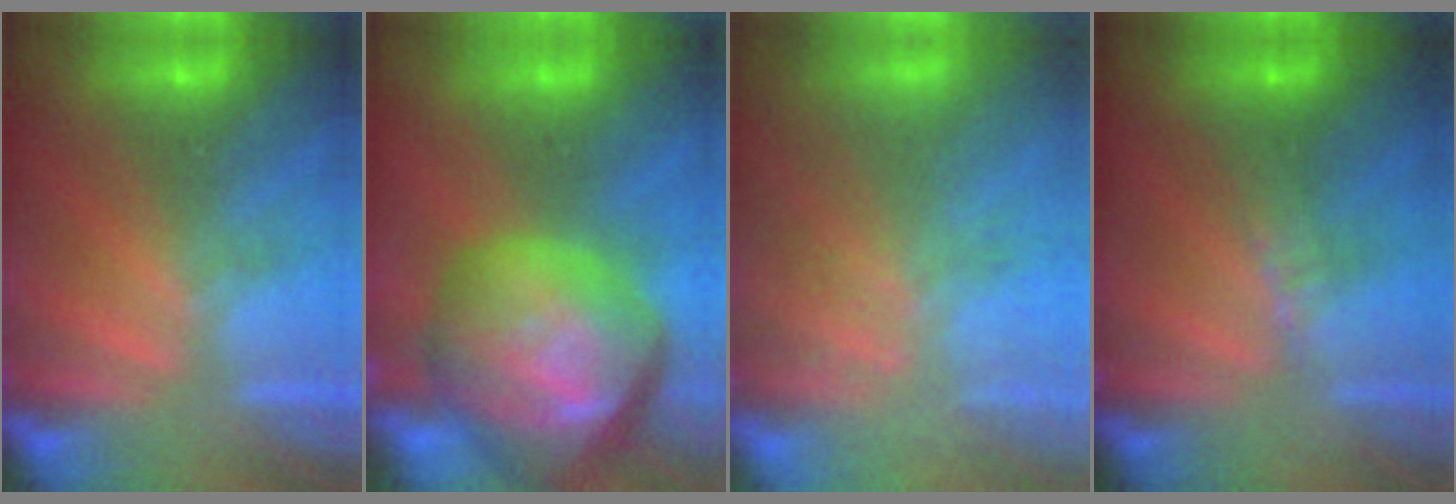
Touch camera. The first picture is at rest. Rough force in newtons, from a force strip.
{"total": 8.8}
{"total": 7.4}
{"total": 2.9}